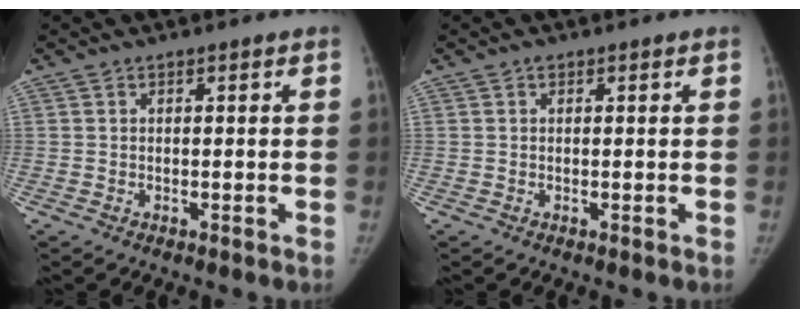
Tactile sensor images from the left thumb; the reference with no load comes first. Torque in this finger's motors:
{"motor_torque": [-0.31, -0.14, 0.34, 0.03, 0.06]}